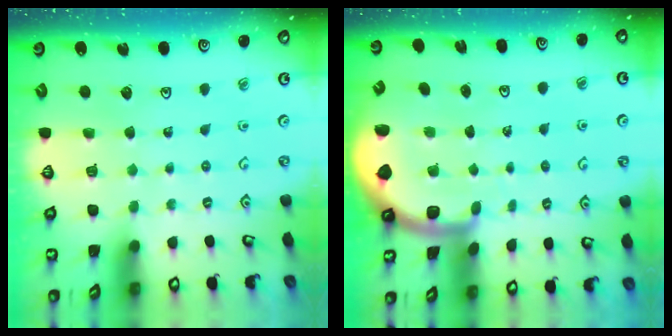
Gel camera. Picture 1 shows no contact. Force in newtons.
{"total": 2.5, "press": 2.4, "slide": 0.5}